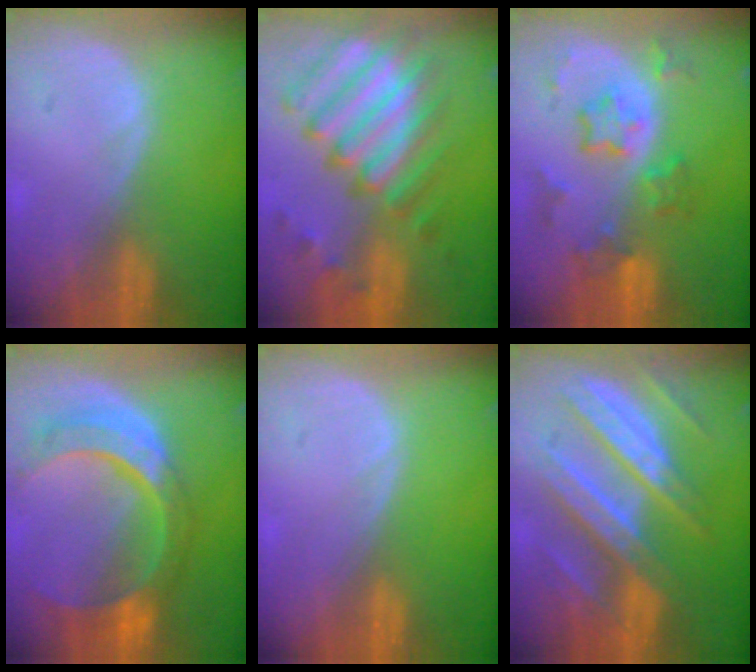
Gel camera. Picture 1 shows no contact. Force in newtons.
{"total": 12.2, "press": 10.5, "slide": 6.1}
{"total": 7.8, "press": 6.8, "slide": 3.9}
{"total": 11.0, "press": 9.2, "slide": 6.0}
{"total": 0.0}
{"total": 11.3, "press": 11.2, "slide": 1.1}